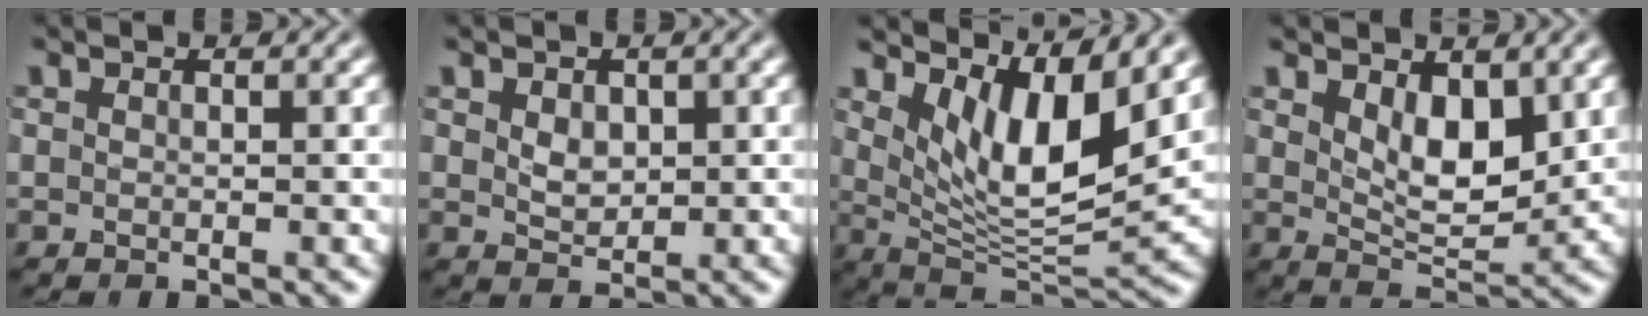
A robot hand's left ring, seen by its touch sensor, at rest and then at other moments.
{"total": 1.9, "force": [0.5, 1.4, 1.2], "torque": [-0.025, -0.003, 0.012]}
{"total": 7.4, "force": [3.1, 2.6, 6.2], "torque": [-0.107, -0.023, 0.057]}
{"total": 4.3, "force": [1.7, 2.2, 3.4], "torque": [-0.062, -0.011, 0.032]}